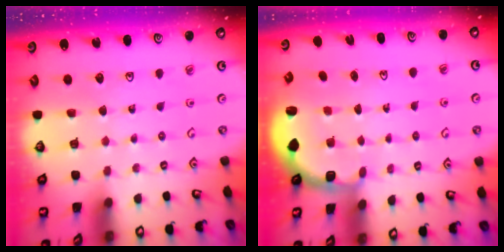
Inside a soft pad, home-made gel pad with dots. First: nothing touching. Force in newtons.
{"total": 2.3, "press": 2.0, "slide": 1.0}